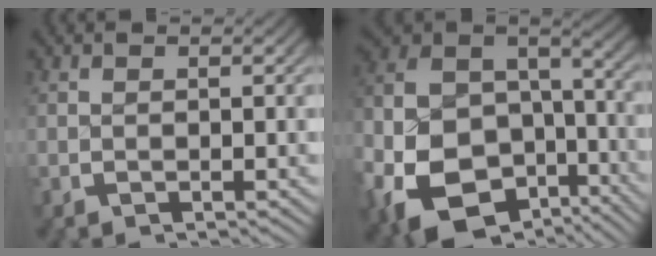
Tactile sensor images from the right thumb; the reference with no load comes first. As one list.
[{"total": 18.5, "force": [-4.4, 14.1, 11.2], "torque": [-0.267, -0.070, -0.045]}]